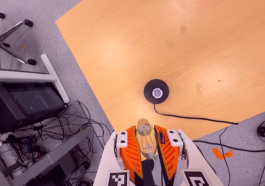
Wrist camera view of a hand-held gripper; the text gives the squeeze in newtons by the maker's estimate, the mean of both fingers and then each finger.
{"total": 22.1, "left": 25.3, "right": 18.9}